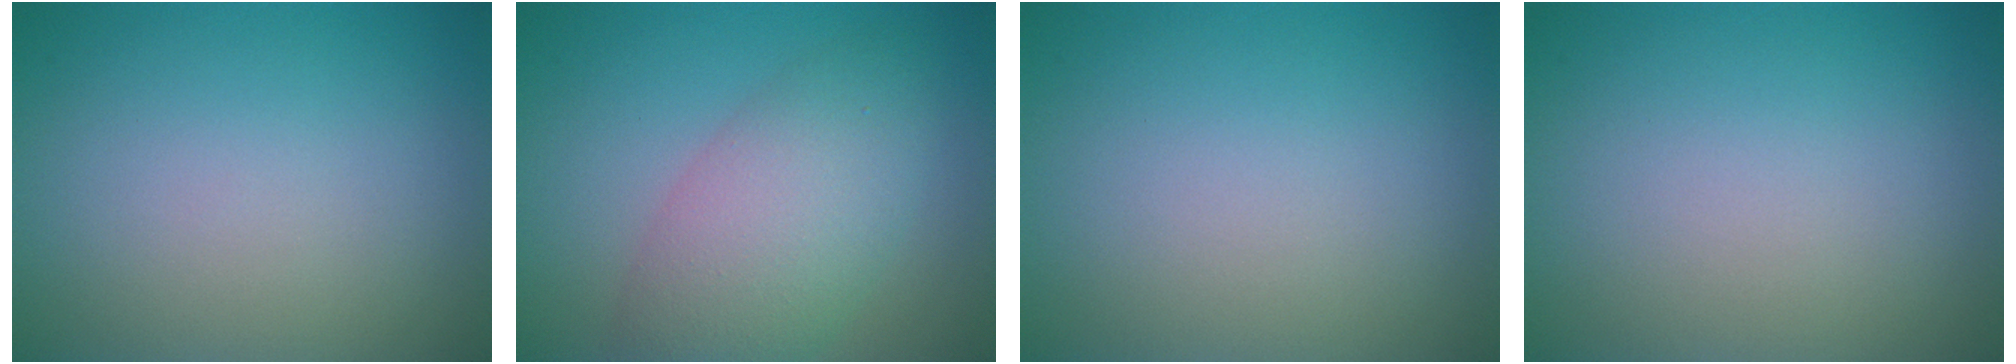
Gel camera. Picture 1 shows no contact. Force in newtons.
{"total": 6.1, "press": 6.0, "slide": 0.3}
{"total": 0.0}
{"total": 0.0}